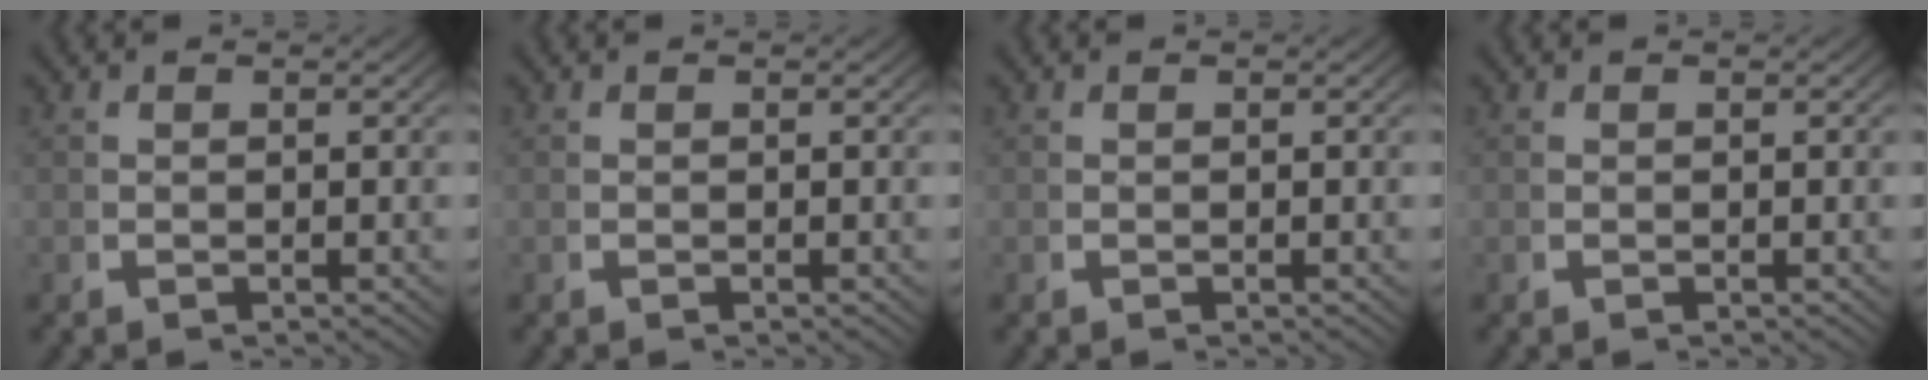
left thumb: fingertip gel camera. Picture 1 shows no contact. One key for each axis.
{"total": 0.0}
{"total": 0.0}
{"total": 0.0}